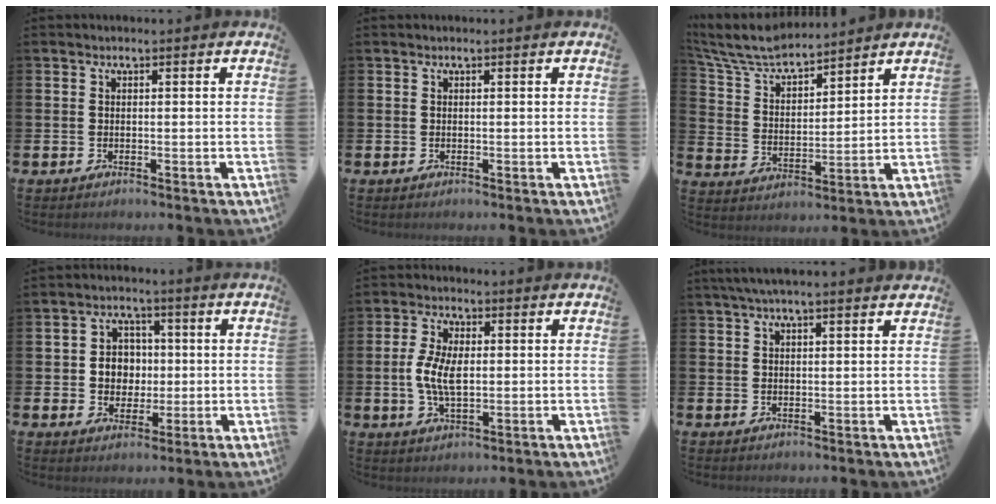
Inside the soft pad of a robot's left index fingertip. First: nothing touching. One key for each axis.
{"total": 0.0}
{"total": 7.4, "fx": 7.0, "fy": 1.4, "fz": 1.9, "tx": -0.068, "ty": -0.045, "tz": 0.122}
{"total": 4.8, "fx": 0.4, "fy": 4.4, "fz": 1.9, "tx": -0.039, "ty": 0.011, "tz": -0.001}
{"total": 5.8, "fx": 0.3, "fy": 2.9, "fz": 5.0, "tx": -0.086, "ty": 0.001, "tz": 0.000}
{"total": 3.4, "fx": 2.9, "fy": 0.2, "fz": 1.8, "tx": -0.041, "ty": 0.000, "tz": 0.054}